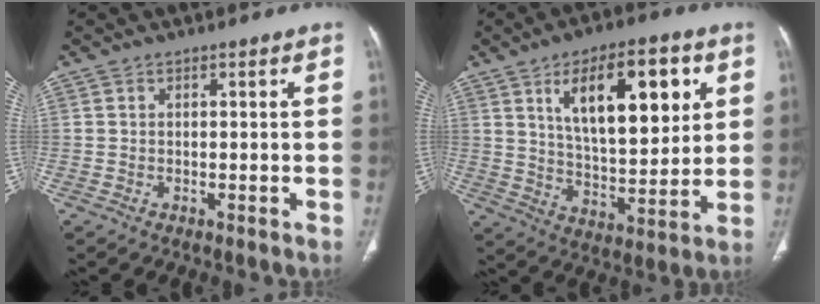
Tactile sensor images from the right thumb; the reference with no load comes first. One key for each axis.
{"total": 19.2, "fx": 7.3, "fy": 8.4, "fz": 15.7, "tx": -0.205, "ty": -0.025, "tz": 0.124}